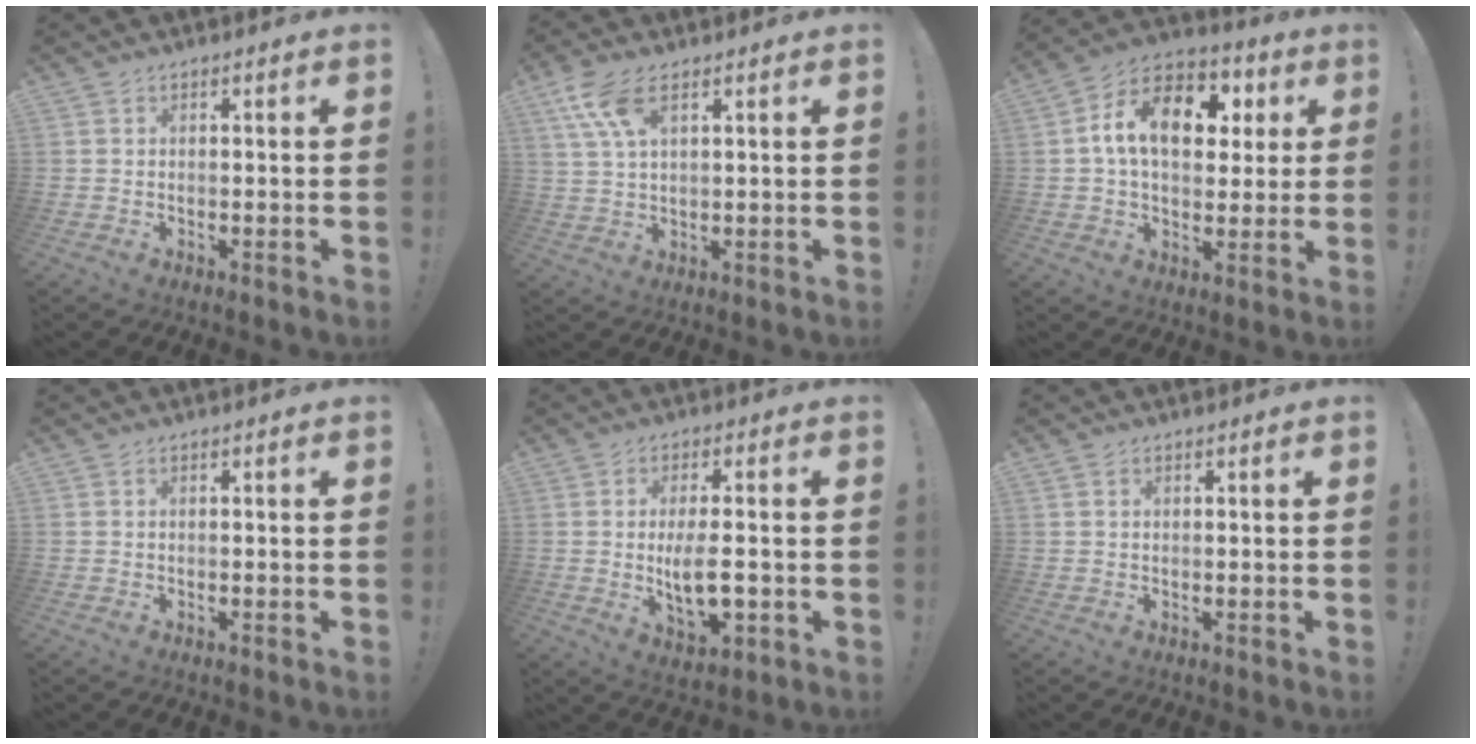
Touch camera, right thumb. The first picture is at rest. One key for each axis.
{"total": 8.9, "fx": 4.5, "fy": 4.0, "fz": 6.5, "tx": -0.132, "ty": -0.009, "tz": 0.087}
{"total": 16.9, "fx": 4.0, "fy": 11.2, "fz": 12.1, "tx": -0.176, "ty": 0.004, "tz": 0.072}
{"total": 0.0}
{"total": 10.0, "fx": -1.1, "fy": 4.0, "fz": 9.2, "tx": -0.145, "ty": -0.008, "tz": -0.019}
{"total": 0.7, "fx": 0.4, "fy": 0.5, "fz": 0.2, "tx": -0.009, "ty": 0.003, "tz": 0.009}